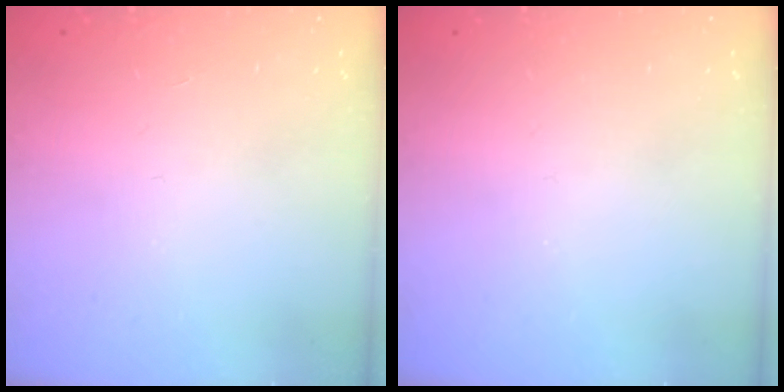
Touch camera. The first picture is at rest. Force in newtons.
{"total": 0.0}